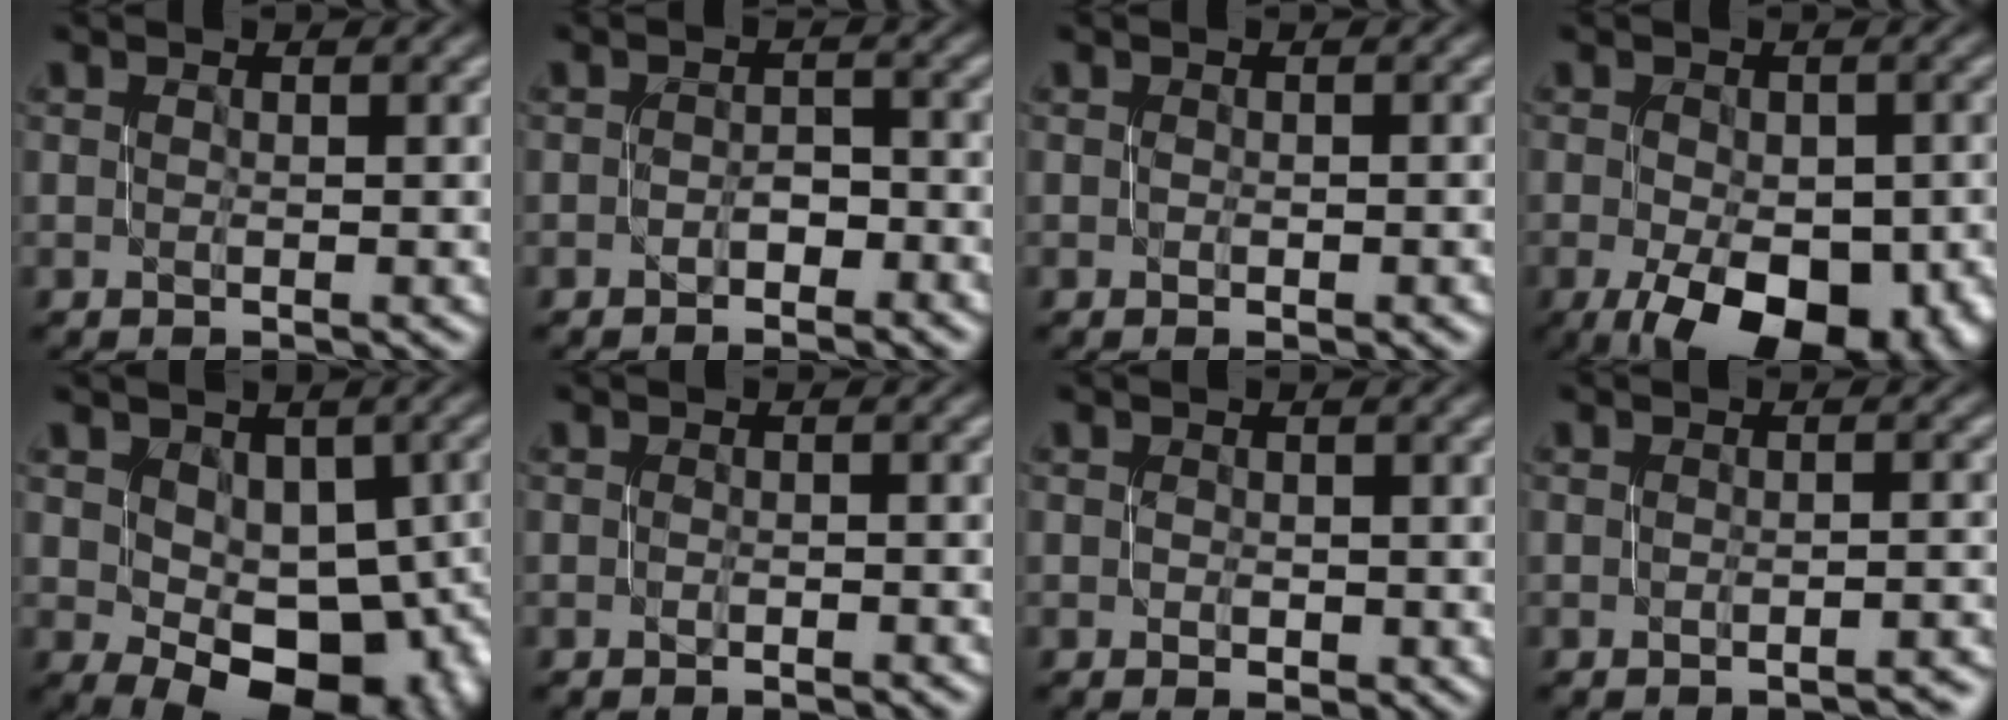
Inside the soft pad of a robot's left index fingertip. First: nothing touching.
{"total": 1.0, "force": [-0.9, 0.3, 0.3], "torque": [-0.004, 0.005, -0.017]}
{"total": 0.0}
{"total": 12.1, "force": [-5.2, 6.3, 8.9], "torque": [-0.122, -0.031, -0.063]}
{"total": 9.7, "force": [-1.3, 6.6, 7.0], "torque": [-0.091, -0.022, -0.008]}
{"total": 0.0}
{"total": 0.9, "force": [0.0, 0.8, 0.5], "torque": [-0.007, -0.001, 0.004]}
{"total": 1.6, "force": [-1.2, 0.5, 0.9], "torque": [-0.002, 0.001, -0.021]}